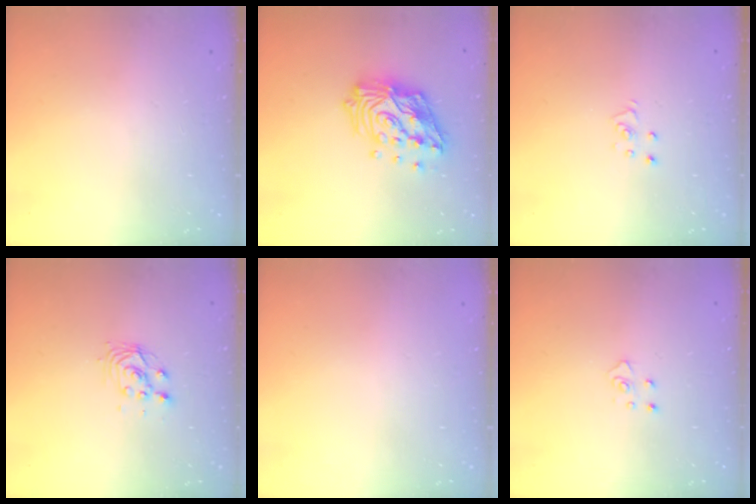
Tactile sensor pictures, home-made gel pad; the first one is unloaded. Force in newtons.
{"total": 17.5, "press": 17.3, "slide": 2.1}
{"total": 3.6, "press": 3.6, "slide": 0.2}
{"total": 4.4, "press": 4.4, "slide": 0.2}
{"total": 0.0}
{"total": 4.0, "press": 4.0, "slide": 0.4}